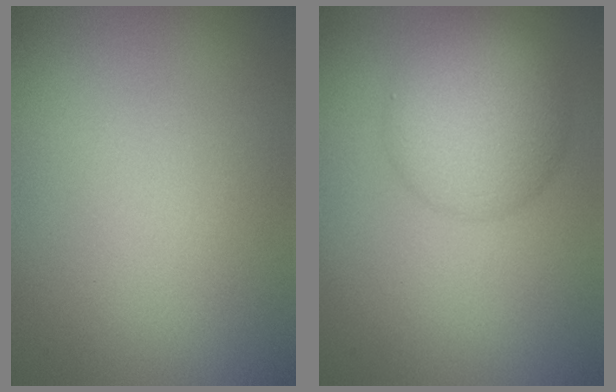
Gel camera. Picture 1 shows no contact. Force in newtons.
{"total": 6.2, "press": 6.2, "slide": 0.1}